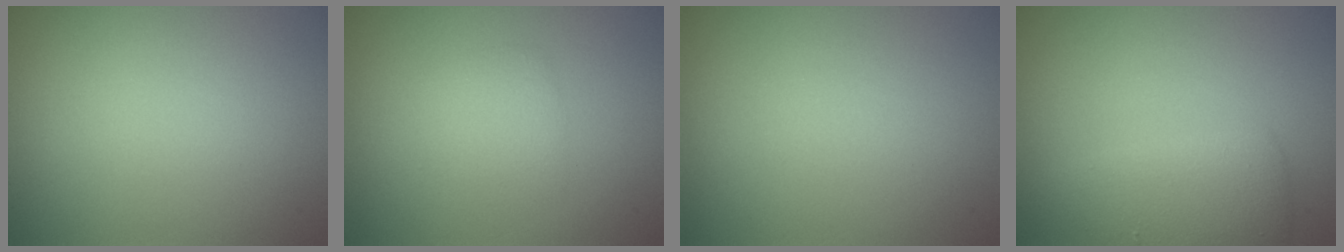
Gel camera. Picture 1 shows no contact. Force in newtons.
{"total": 1.7, "press": 1.7, "slide": 0.0}
{"total": 0.0}
{"total": 3.9, "press": 3.9, "slide": 0.2}